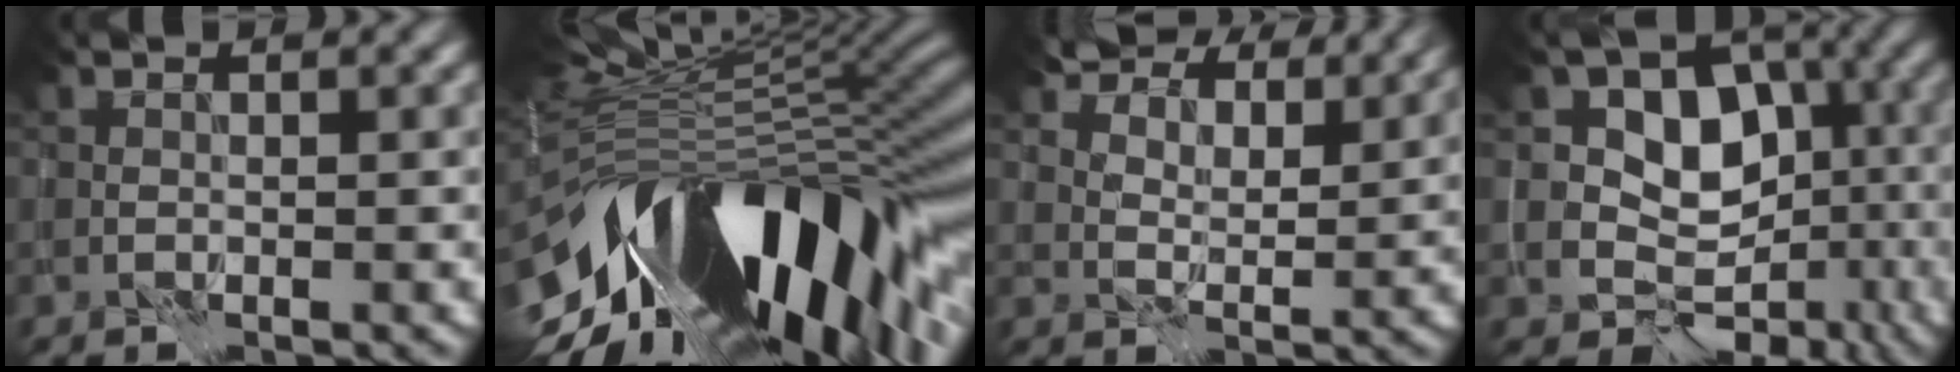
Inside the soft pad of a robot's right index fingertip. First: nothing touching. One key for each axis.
{"total": 17.3, "fx": -5.6, "fy": 7.7, "fz": 14.4, "tx": -0.242, "ty": -0.015, "tz": -0.084}
{"total": 11.8, "fx": 10.1, "fy": 4.4, "fz": 4.3, "tx": -0.094, "ty": -0.014, "tz": 0.167}
{"total": 8.1, "fx": 0.4, "fy": 6.9, "fz": 4.2, "tx": -0.036, "ty": 0.009, "tz": -0.008}